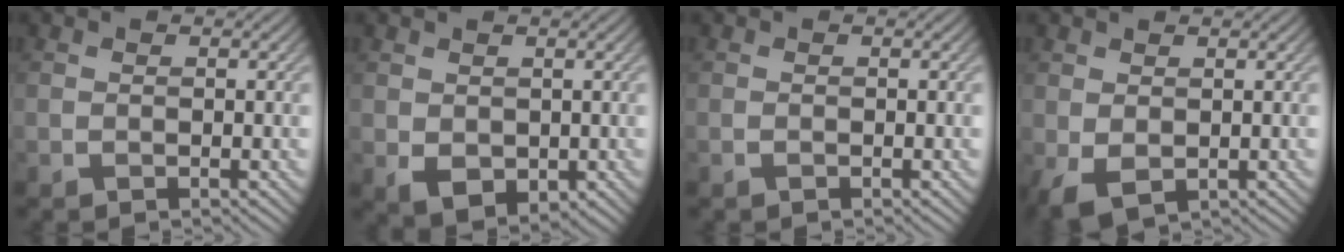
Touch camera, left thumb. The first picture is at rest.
{"total": 2.8, "force": [0.2, 2.2, 1.7], "torque": [-0.041, -0.015, 0.008]}
{"total": 0.0}
{"total": 2.9, "force": [-0.6, 1.8, 2.1], "torque": [-0.051, -0.008, -0.012]}